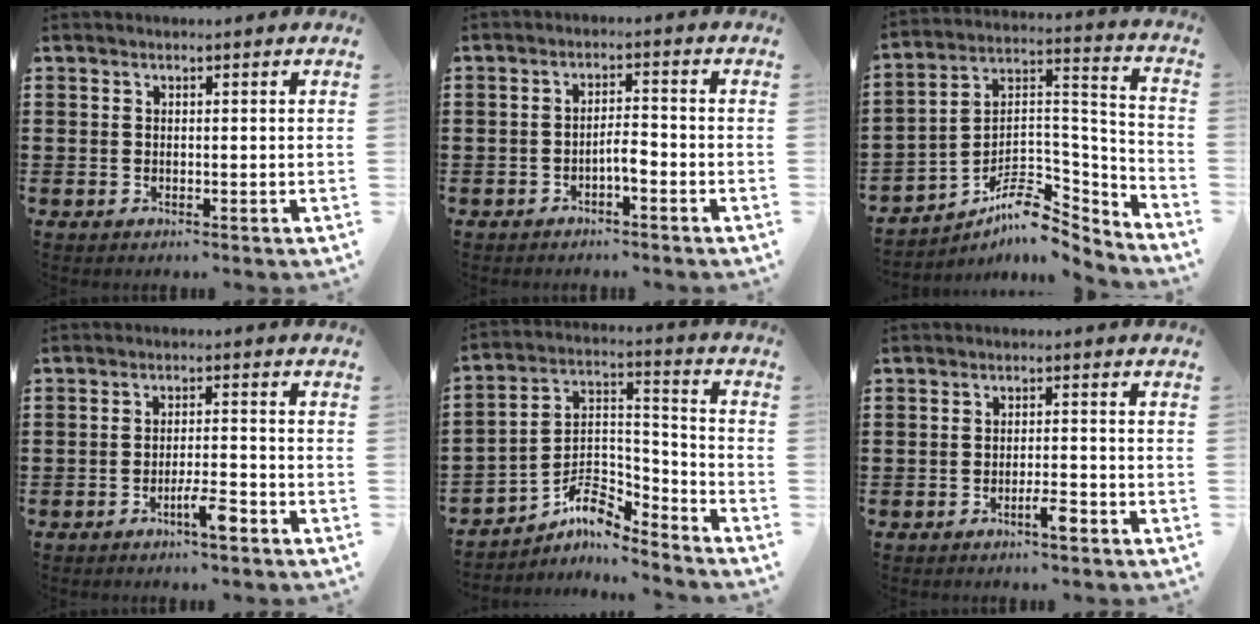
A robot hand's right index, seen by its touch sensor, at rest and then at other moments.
{"total": 2.7, "force": [-1.5, 0.6, 2.2], "torque": [-0.041, 0.006, -0.028]}
{"total": 8.5, "force": [-6.1, 3.7, 4.5], "torque": [-0.080, 0.000, -0.115]}
{"total": 4.7, "force": [-3.0, 0.5, 3.6], "torque": [-0.064, -0.002, -0.053]}
{"total": 7.5, "force": [-5.6, 2.9, 3.9], "torque": [-0.087, -0.005, -0.112]}
{"total": 3.3, "force": [-2.2, 0.4, 2.5], "torque": [-0.041, 0.004, -0.039]}